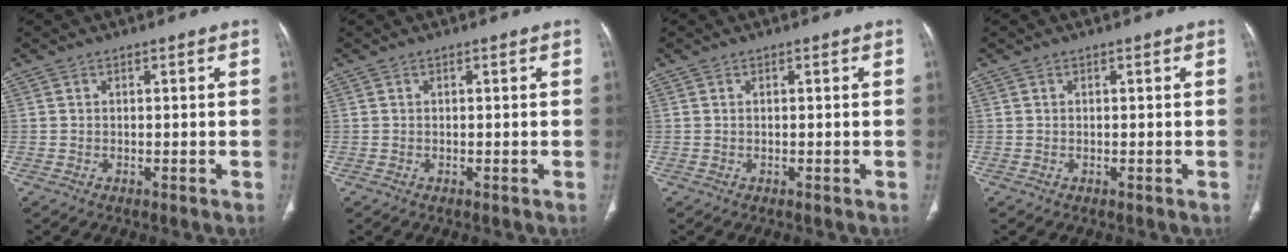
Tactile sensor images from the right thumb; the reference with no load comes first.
{"total": 0.0}
{"total": 0.0}
{"total": 0.0}